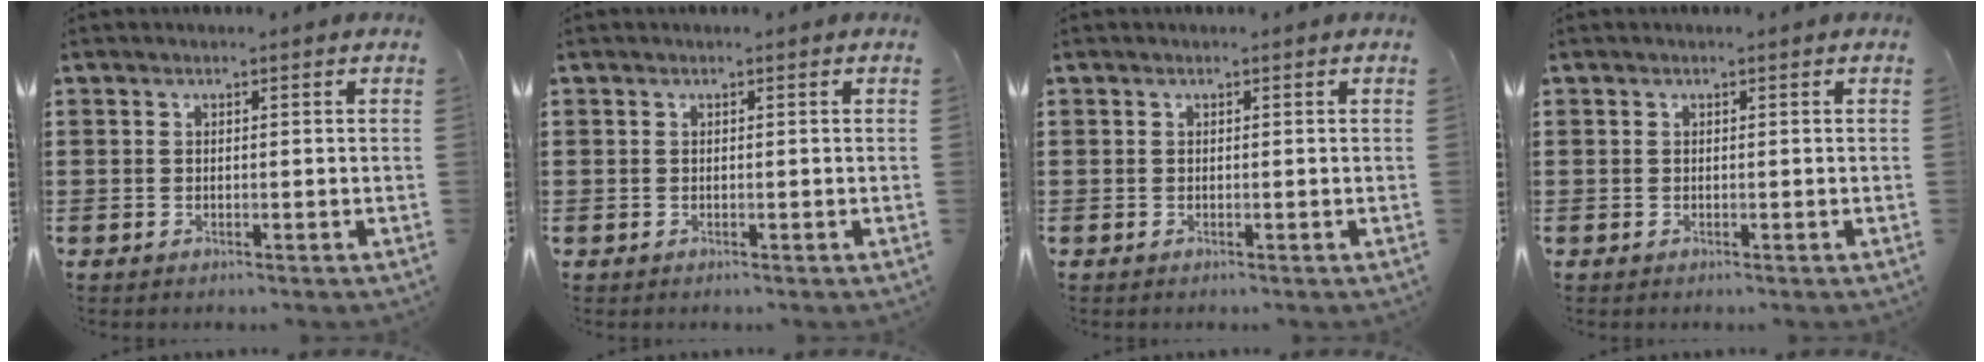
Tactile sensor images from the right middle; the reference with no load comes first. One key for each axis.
{"total": 0.0}
{"total": 0.0}
{"total": 0.0}